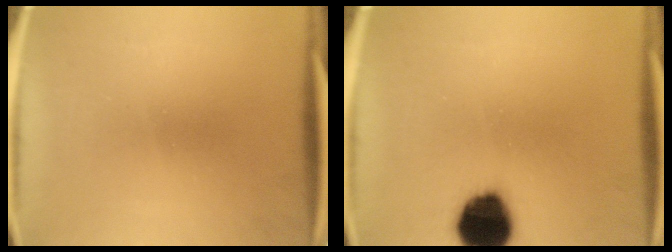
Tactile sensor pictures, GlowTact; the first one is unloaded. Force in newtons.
{"total": 14.0}